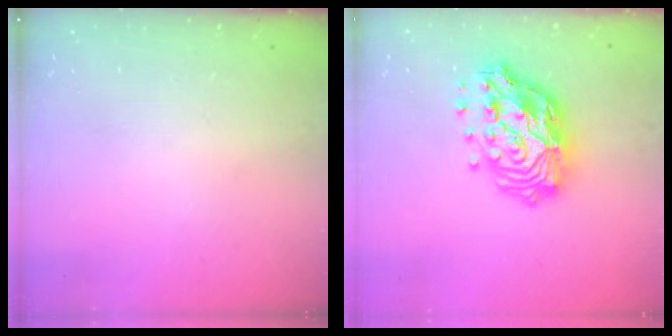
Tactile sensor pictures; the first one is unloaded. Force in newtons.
{"total": 18.7, "press": 18.6, "slide": 1.5}